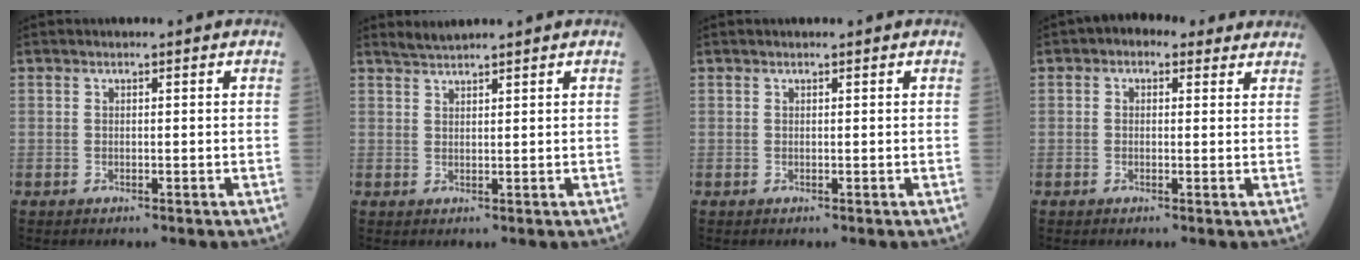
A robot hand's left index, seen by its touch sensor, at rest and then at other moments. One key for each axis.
{"total": 1.9, "fx": 1.9, "fy": -0.4, "fz": 0.1, "tx": -0.008, "ty": 0.013, "tz": 0.045}
{"total": 0.0}
{"total": 4.4, "fx": 2.8, "fy": 2.7, "fz": 2.2, "tx": -0.029, "ty": 0.033, "tz": 0.038}